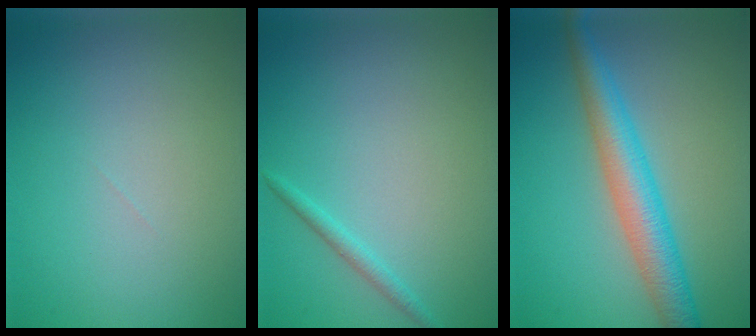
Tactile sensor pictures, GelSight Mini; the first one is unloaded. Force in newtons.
{"total": 1.1, "press": 1.1, "slide": 0.0}
{"total": 5.0, "press": 5.0, "slide": 0.1}